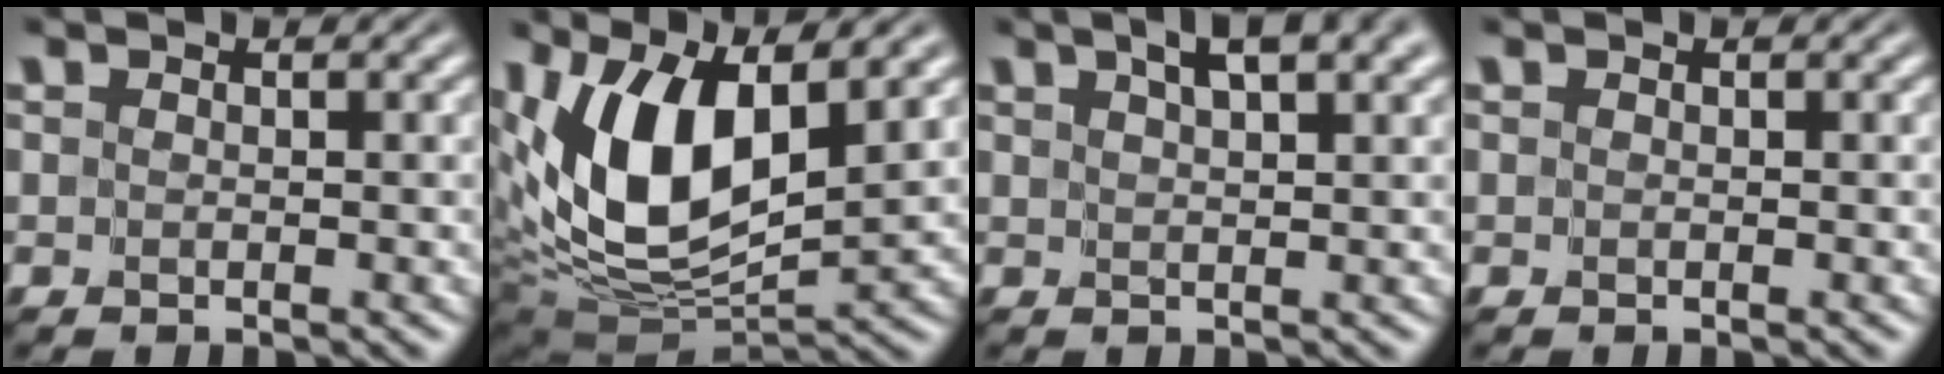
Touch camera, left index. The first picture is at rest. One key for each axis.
{"total": 10.5, "fx": 3.3, "fy": 4.8, "fz": 8.7, "tx": -0.174, "ty": -0.007, "tz": 0.062}
{"total": 5.5, "fx": 3.7, "fy": 1.5, "fz": 3.8, "tx": -0.044, "ty": 0.017, "tz": 0.041}
{"total": 0.0}